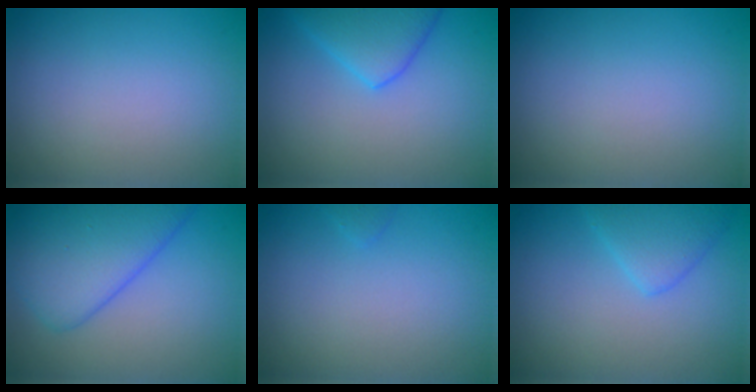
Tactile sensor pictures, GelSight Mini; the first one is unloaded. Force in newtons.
{"total": 4.4, "press": 4.4, "slide": 0.3}
{"total": 0.0}
{"total": 7.0, "press": 7.0, "slide": 0.3}
{"total": 0.5, "press": 0.5, "slide": 0.1}
{"total": 2.8, "press": 2.8, "slide": 0.2}